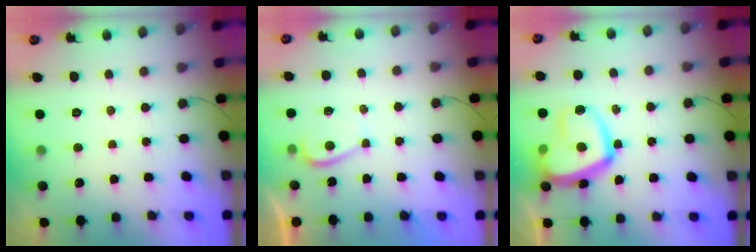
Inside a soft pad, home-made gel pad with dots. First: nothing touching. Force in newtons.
{"total": 1.4, "press": 1.3, "slide": 0.5}
{"total": 17.9, "press": 17.8, "slide": 1.8}